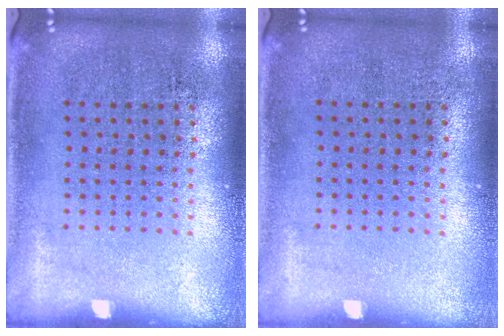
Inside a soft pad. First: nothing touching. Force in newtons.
{"total": 0.0}